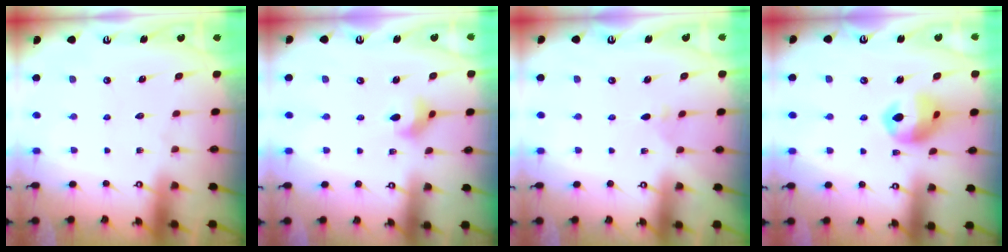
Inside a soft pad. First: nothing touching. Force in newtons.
{"total": 4.6, "press": 4.5, "slide": 0.7}
{"total": 2.0, "press": 1.9, "slide": 0.5}
{"total": 11.4, "press": 11.3, "slide": 0.9}